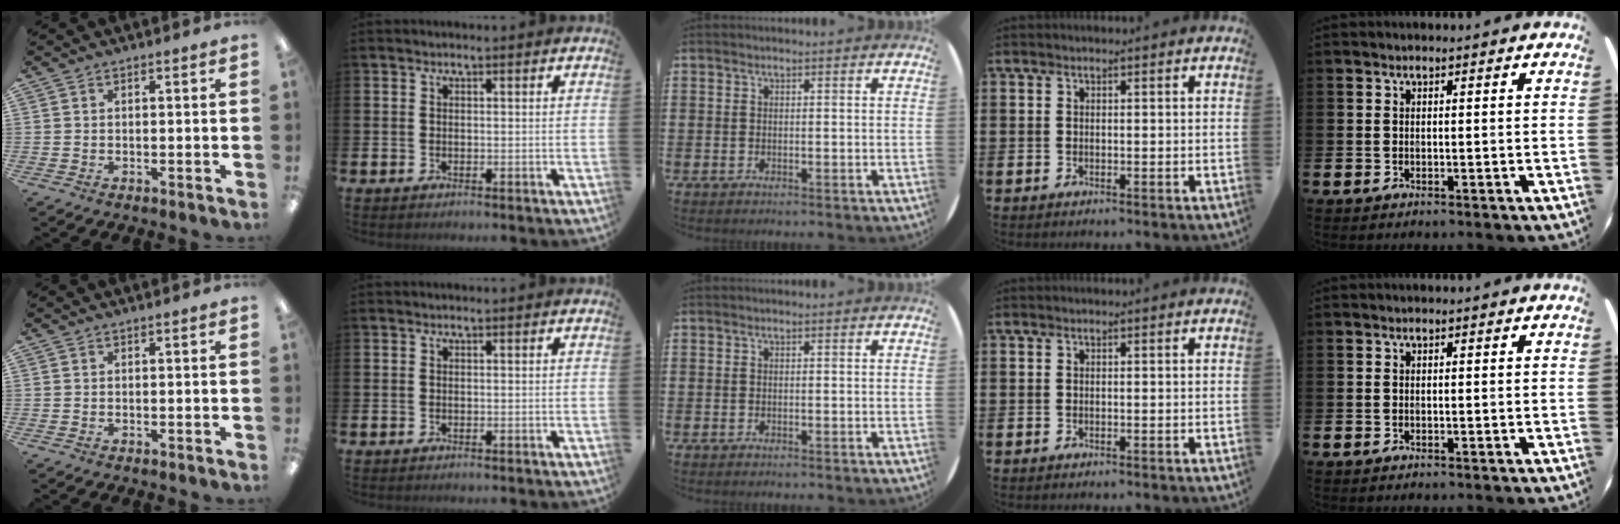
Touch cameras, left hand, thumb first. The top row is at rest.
{}